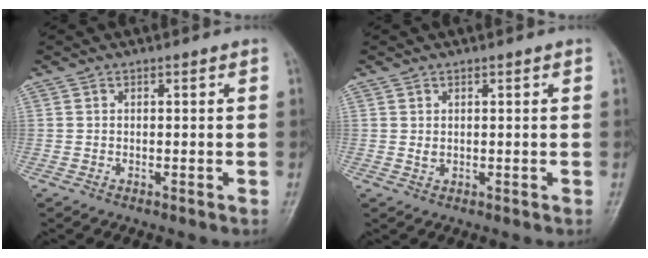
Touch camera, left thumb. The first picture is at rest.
{"total": 1.0, "force": [0.4, 0.6, 0.7], "torque": [-0.008, -0.004, 0.011]}